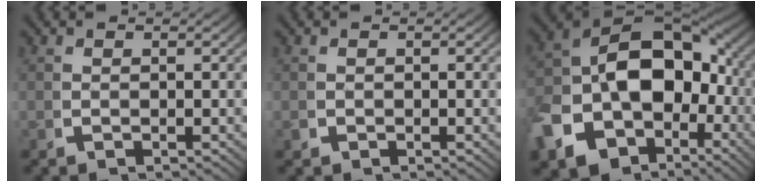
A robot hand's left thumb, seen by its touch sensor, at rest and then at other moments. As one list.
[{"total": 0.6, "force": [-0.1, 0.5, 0.1], "torque": [-0.008, -0.007, 0.000]}, {"total": 20.5, "force": [-3.4, 15.2, 13.3], "torque": [-0.269, -0.062, -0.037]}]